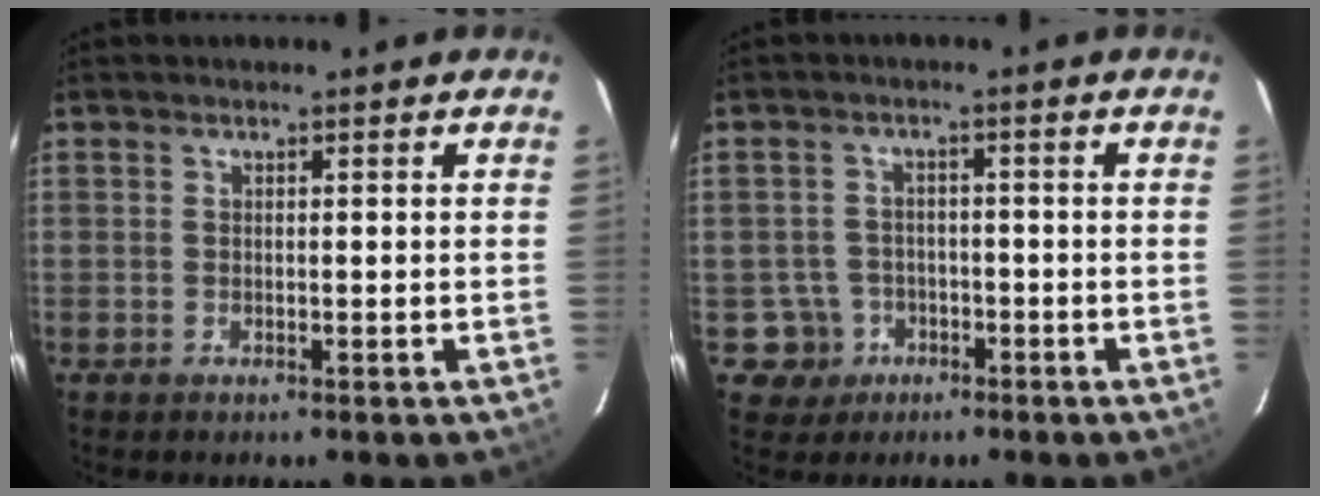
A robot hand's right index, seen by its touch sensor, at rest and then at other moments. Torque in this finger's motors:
{"motor_torque": [-0.43, 0.03, -0.88, -0.21]}